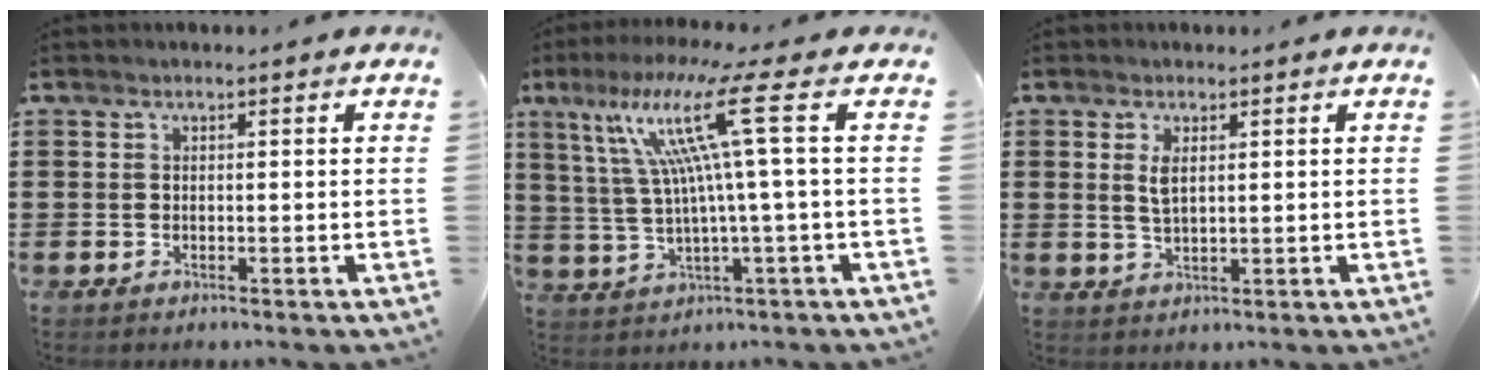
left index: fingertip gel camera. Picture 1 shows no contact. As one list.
[{"total": 13.5, "force": [4.2, -0.6, 12.8], "torque": [-0.272, -0.005, 0.049]}, {"total": 2.4, "force": [0.8, 1.0, 2.0], "torque": [-0.045, 0.005, 0.013]}]